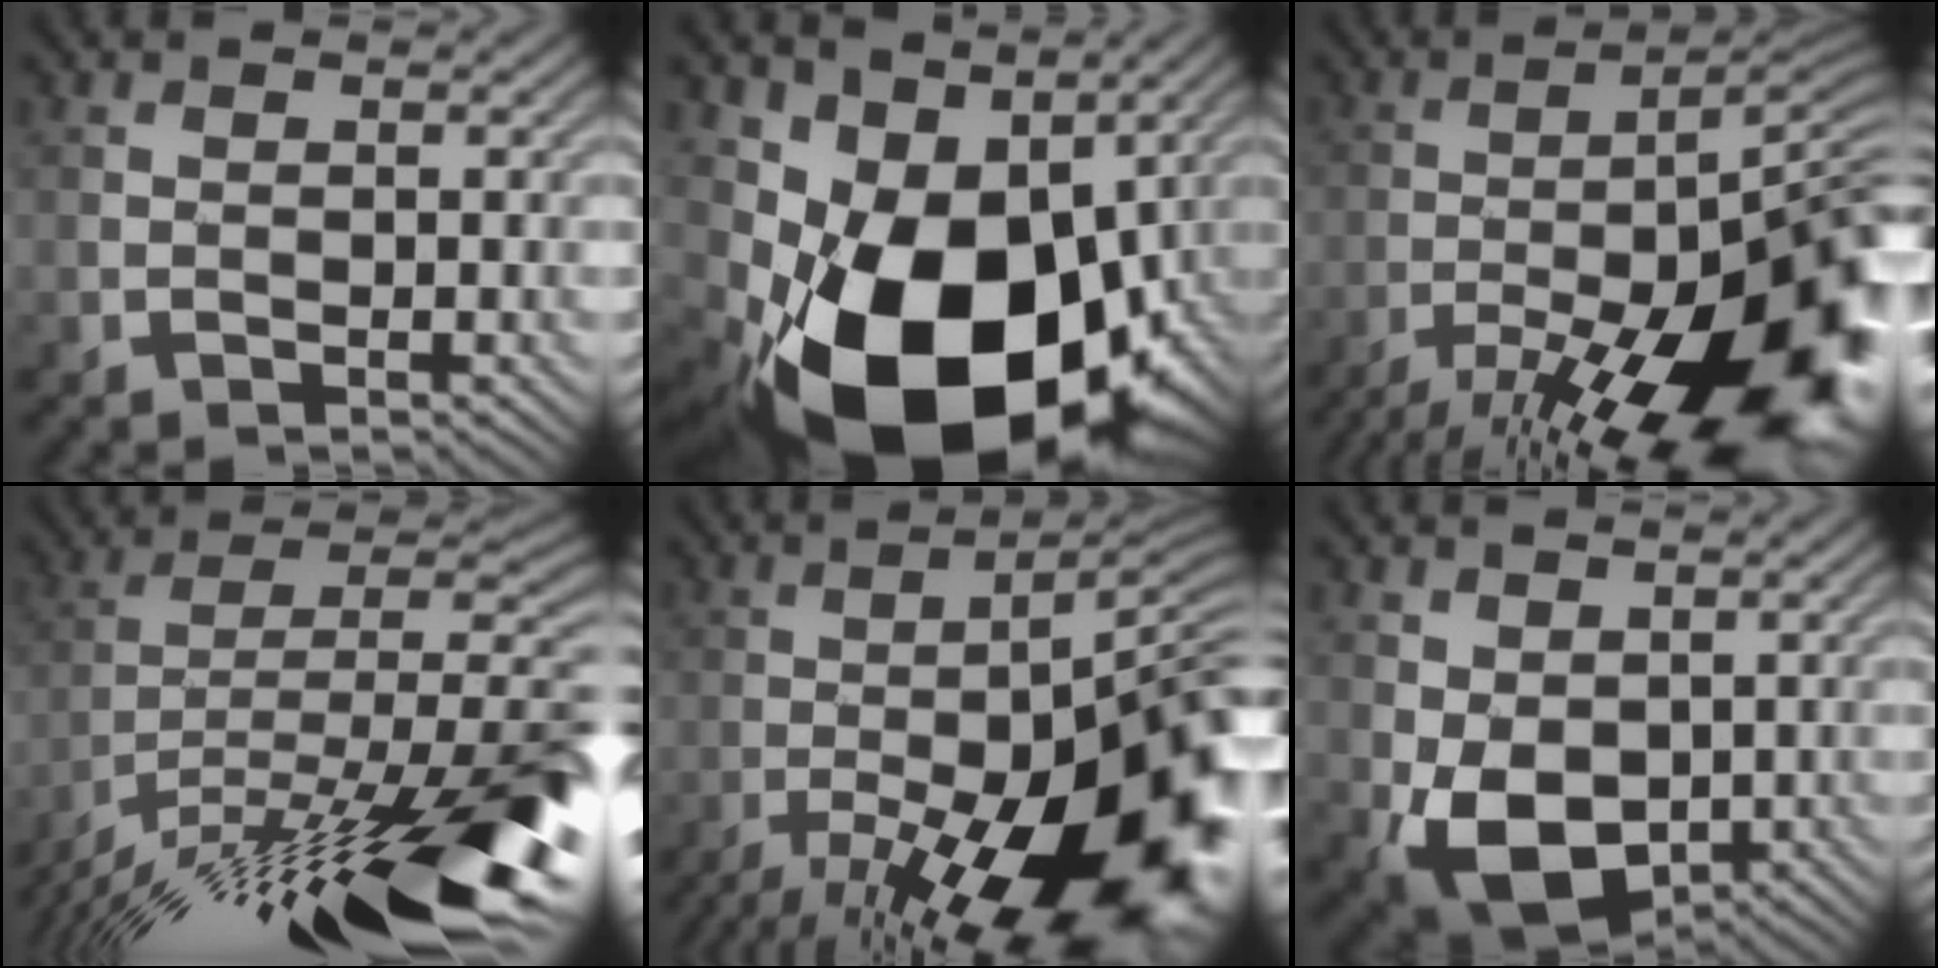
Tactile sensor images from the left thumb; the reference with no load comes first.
{"total": 16.9, "force": [-3.4, 11.5, 12.0], "torque": [-0.218, -0.046, -0.034]}
{"total": 20.0, "force": [-11.8, 4.5, 15.5], "torque": [-0.207, -0.013, -0.192]}
{"total": 18.5, "force": [-11.5, 5.5, 13.4], "torque": [-0.235, -0.009, -0.189]}
{"total": 20.9, "force": [-10.7, 5.6, 17.0], "torque": [-0.230, -0.021, -0.170]}
{"total": 7.7, "force": [-1.1, 5.3, 5.5], "torque": [-0.129, -0.027, -0.020]}